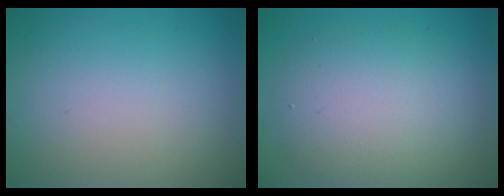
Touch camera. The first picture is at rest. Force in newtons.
{"total": 5.5, "press": 5.5, "slide": 0.2}